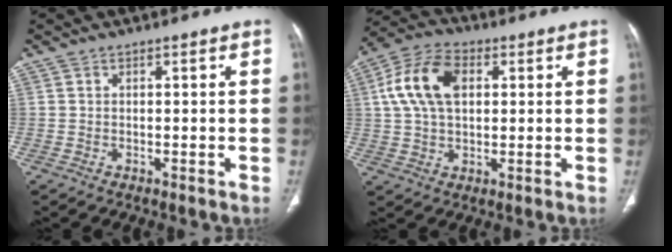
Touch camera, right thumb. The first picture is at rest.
{"total": 12.3, "force": [2.8, 7.6, 9.2], "torque": [-0.176, 0.017, 0.046]}